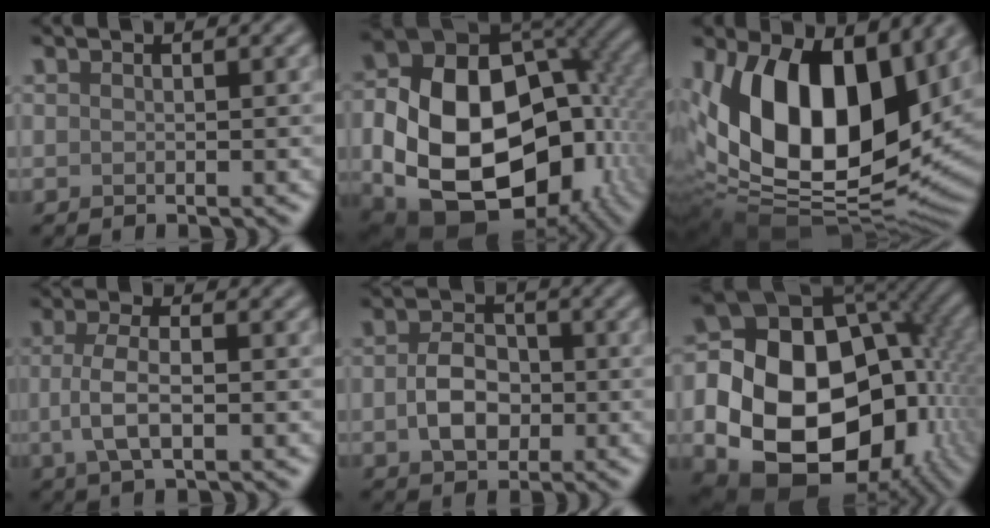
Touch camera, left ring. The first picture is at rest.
{"total": 20.0, "force": [-3.5, 13.9, 14.0], "torque": [-0.236, -0.040, -0.021]}
{"total": 16.7, "force": [4.1, 9.9, 12.8], "torque": [-0.226, -0.003, 0.062]}
{"total": 3.8, "force": [-0.5, 1.5, 3.5], "torque": [-0.078, 0.001, -0.013]}
{"total": 4.1, "force": [-0.6, 2.9, 2.8], "torque": [-0.053, 0.004, -0.017]}
{"total": 22.9, "force": [-3.7, 17.8, 13.9], "torque": [-0.246, -0.021, -0.071]}